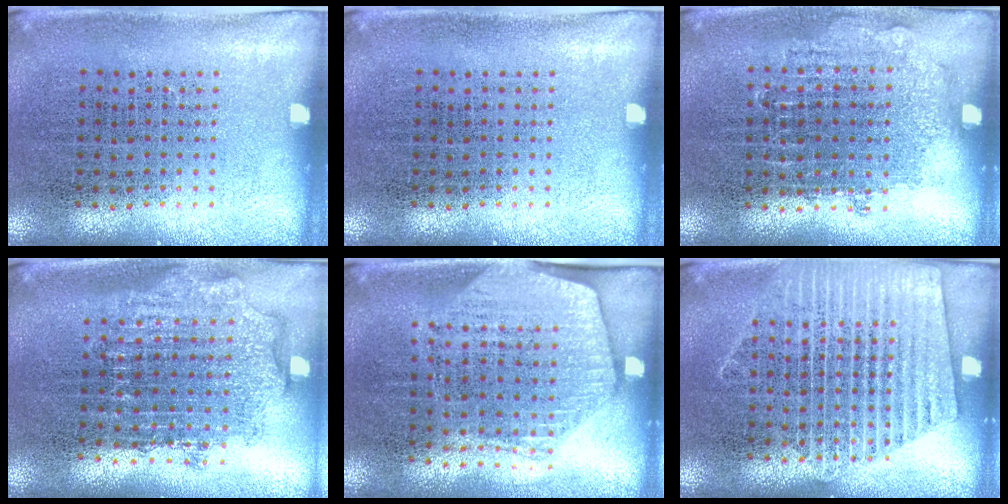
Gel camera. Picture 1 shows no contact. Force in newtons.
{"total": 0.0}
{"total": 0.8, "press": 0.7, "slide": 0.3}
{"total": 1.8, "press": 1.5, "slide": 1.1}
{"total": 1.7, "press": 1.5, "slide": 0.8}
{"total": 2.9, "press": 2.9, "slide": 0.3}